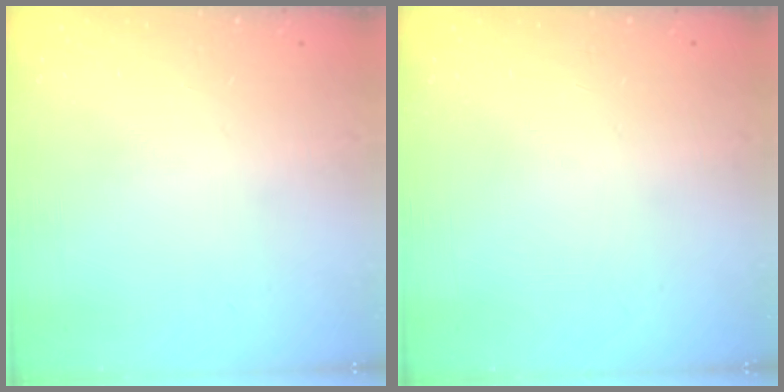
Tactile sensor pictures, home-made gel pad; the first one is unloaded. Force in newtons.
{"total": 0.0}